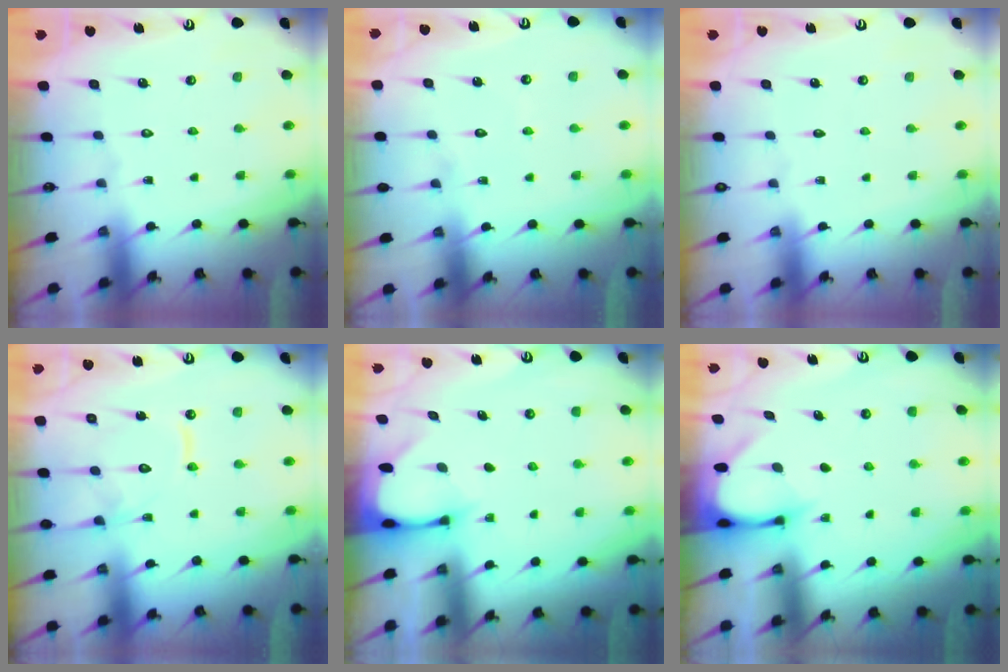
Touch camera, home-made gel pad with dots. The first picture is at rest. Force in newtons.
{"total": 2.3, "press": 2.3, "slide": 0.2}
{"total": 0.0}
{"total": 12.2, "press": 12.2, "slide": 1.1}
{"total": 2.5, "press": 2.5, "slide": 0.3}
{"total": 3.3, "press": 3.2, "slide": 0.3}